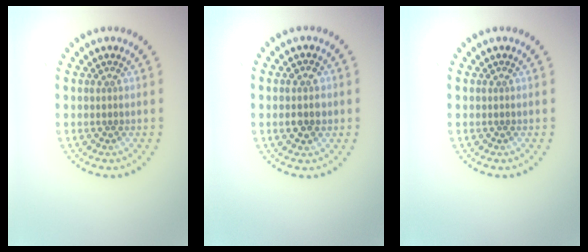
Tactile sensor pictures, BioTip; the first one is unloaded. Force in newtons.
{"total": 2.8, "press": 2.8, "slide": 0.1}
{"total": 0.0}